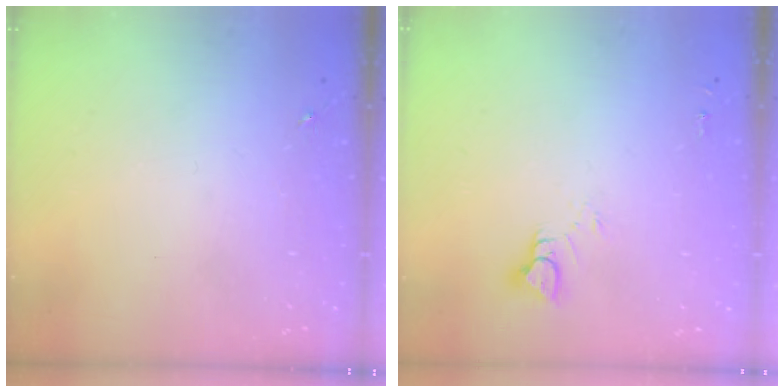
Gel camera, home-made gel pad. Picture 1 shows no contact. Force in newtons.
{"total": 5.1, "press": 5.1, "slide": 0.3}